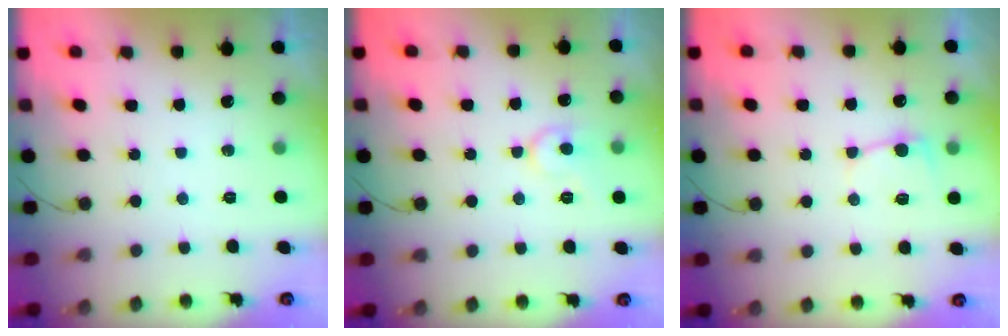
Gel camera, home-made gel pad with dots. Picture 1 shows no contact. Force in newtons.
{"total": 8.3, "press": 8.3, "slide": 0.7}
{"total": 5.7, "press": 5.6, "slide": 0.7}